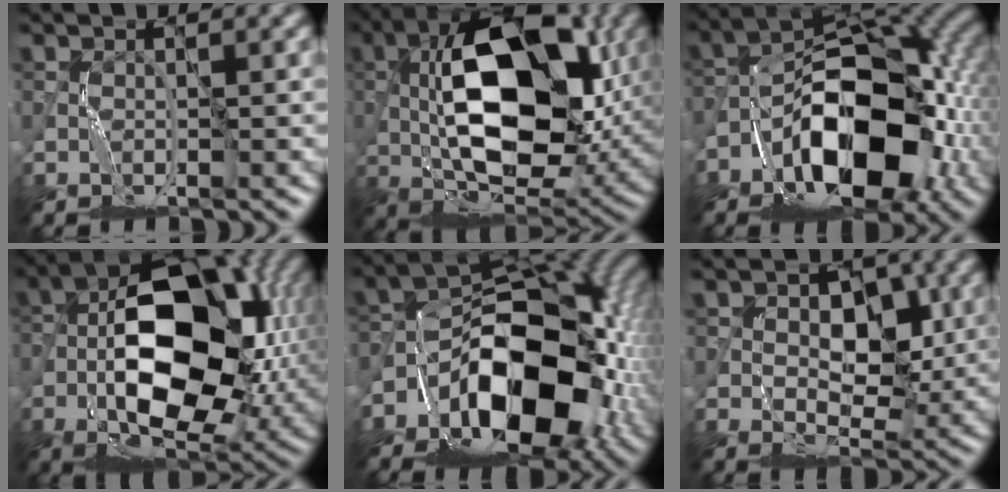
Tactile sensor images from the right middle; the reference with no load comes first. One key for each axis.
{"total": 14.7, "fx": 0.6, "fy": 7.7, "fz": 12.5, "tx": -0.209, "ty": 0.020, "tz": 0.004}
{"total": 12.5, "fx": -4.9, "fy": 6.6, "fz": 9.4, "tx": -0.147, "ty": -0.002, "tz": -0.084}
{"total": 15.0, "fx": -2.4, "fy": 8.5, "fz": 12.1, "tx": -0.189, "ty": 0.003, "tz": -0.052}
{"total": 14.0, "fx": -5.6, "fy": 8.0, "fz": 10.0, "tx": -0.141, "ty": -0.006, "tz": -0.098}
{"total": 5.5, "fx": 0.2, "fy": 4.0, "fz": 3.8, "tx": -0.032, "ty": 0.000, "tz": 0.005}